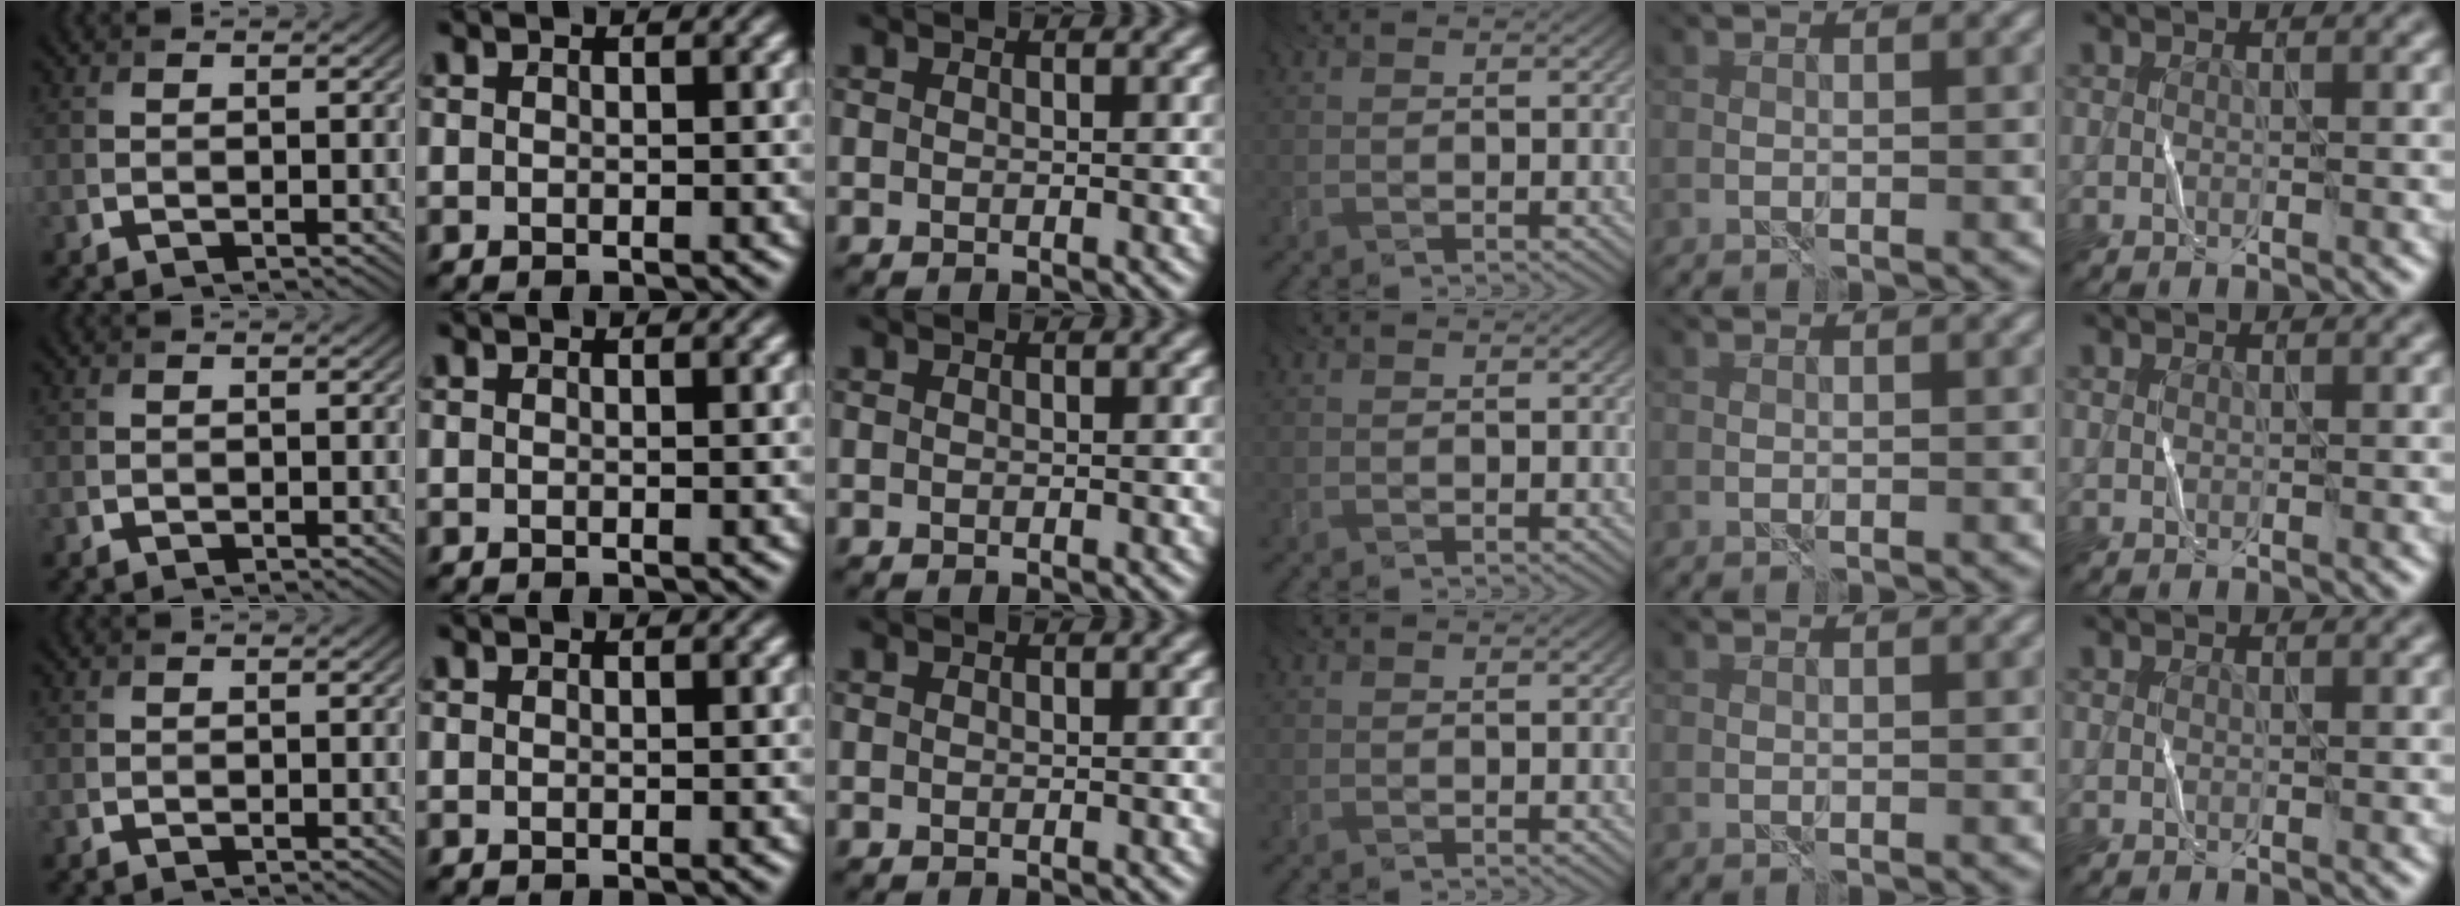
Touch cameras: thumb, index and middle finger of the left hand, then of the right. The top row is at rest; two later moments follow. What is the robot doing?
{"motion": "fold", "object": "bandana"}